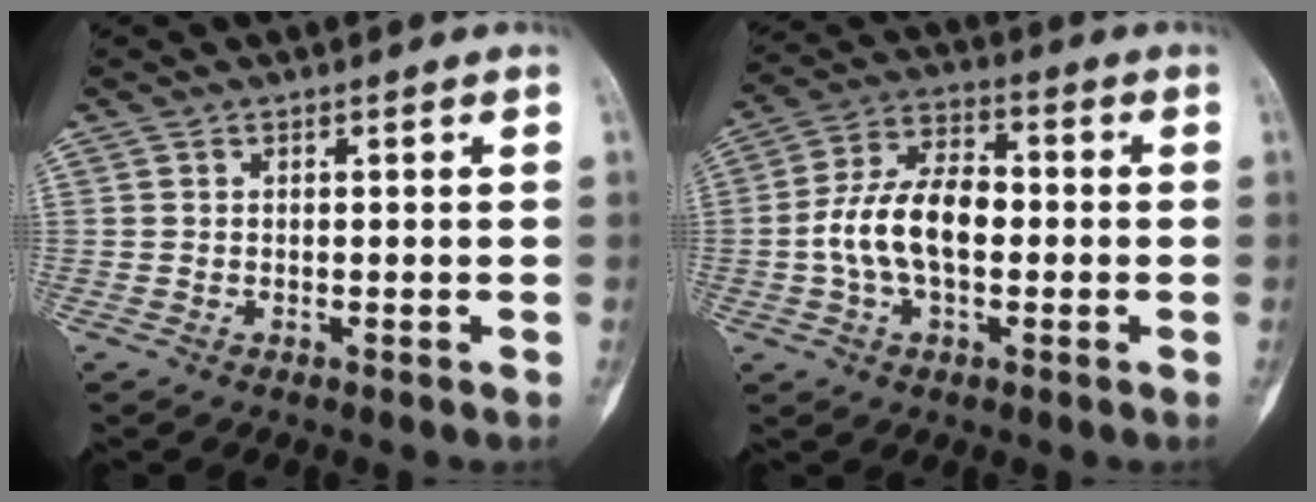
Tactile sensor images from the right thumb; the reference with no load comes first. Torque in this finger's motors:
{"motor_torque": [1.92, 1.81, 1.24, -0.73, 0.14]}